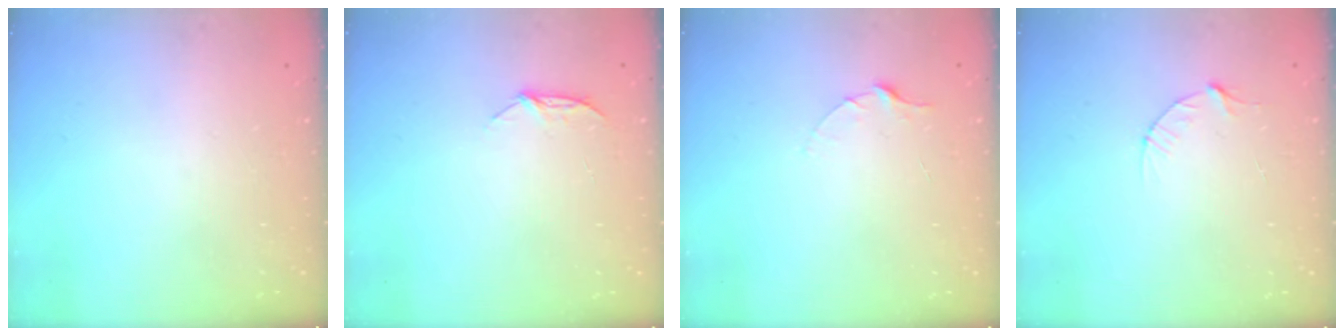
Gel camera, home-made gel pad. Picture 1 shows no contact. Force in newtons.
{"total": 5.9, "press": 5.8, "slide": 0.7}
{"total": 5.2, "press": 5.2, "slide": 0.5}
{"total": 4.1, "press": 4.1, "slide": 0.4}